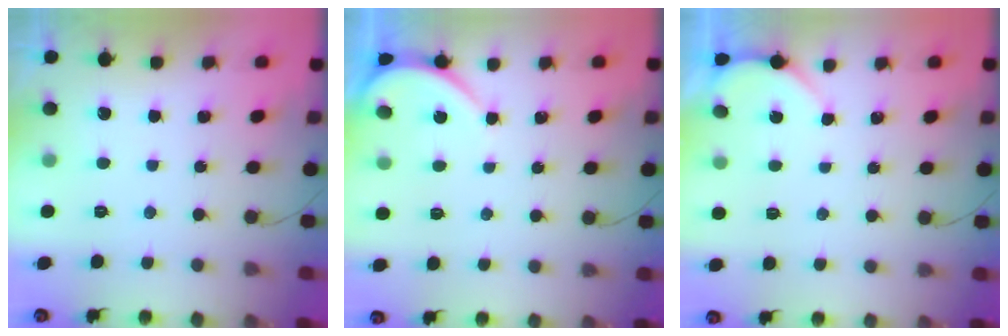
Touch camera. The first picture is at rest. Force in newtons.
{"total": 3.0, "press": 3.0, "slide": 0.5}
{"total": 1.6, "press": 1.6, "slide": 0.3}